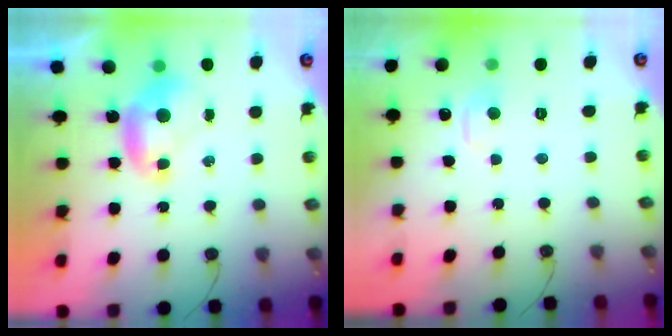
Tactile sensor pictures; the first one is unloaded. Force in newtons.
{"total": 1.0, "press": 0.7, "slide": 0.7}